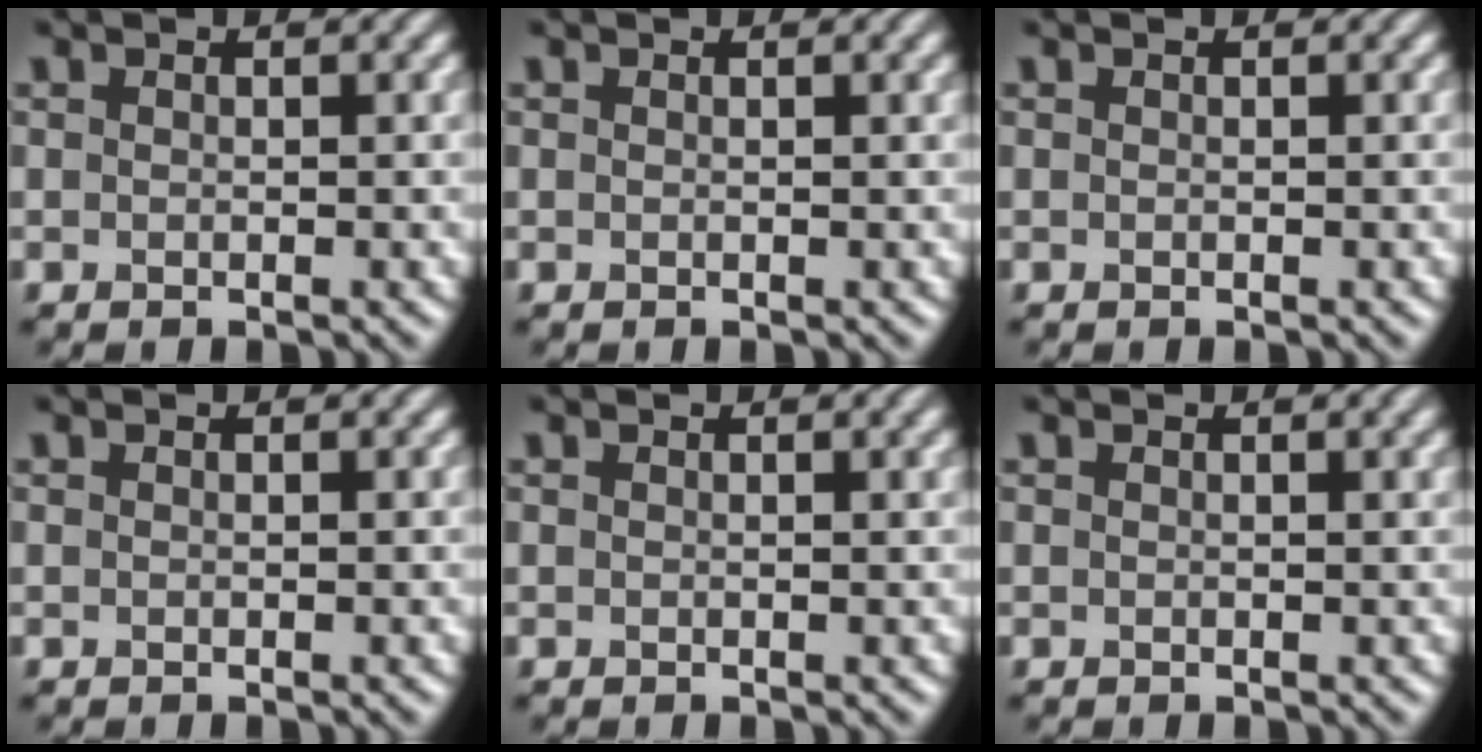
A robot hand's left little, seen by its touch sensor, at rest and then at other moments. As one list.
[{"total": 0.6, "force": [0.3, 0.1, 0.5], "torque": [-0.005, 0.004, 0.004]}, {"total": 0.0}, {"total": 0.0}, {"total": 1.1, "force": [0.5, 0.3, 0.9], "torque": [-0.009, 0.006, 0.006]}, {"total": 1.2, "force": [0.5, 0.3, 1.0], "torque": [-0.010, 0.006, 0.007]}]